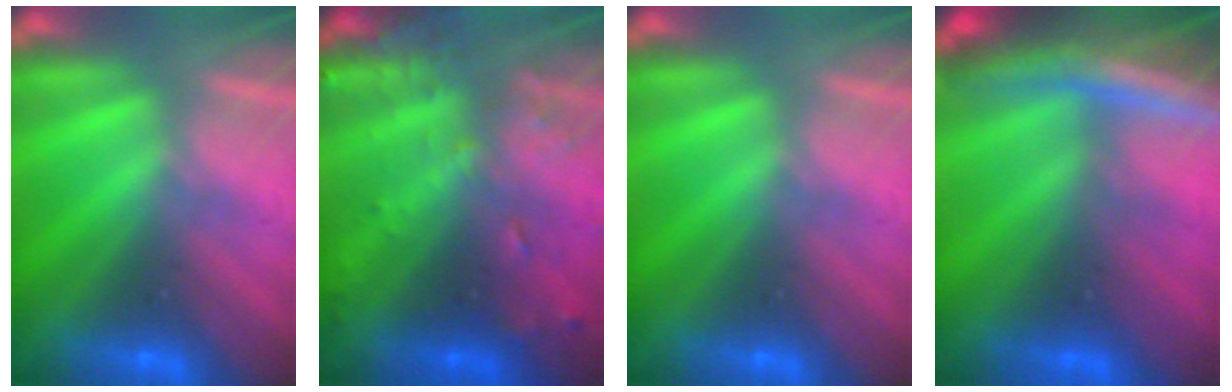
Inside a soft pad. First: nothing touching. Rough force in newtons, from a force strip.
{"total": 8.8}
{"total": 0.0}
{"total": 7.7}